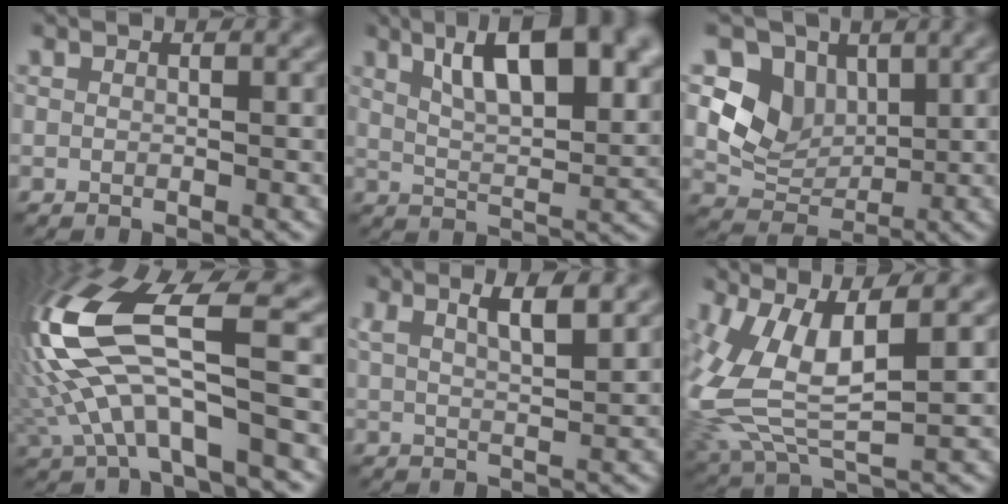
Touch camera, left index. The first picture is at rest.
{"total": 11.6, "force": [5.6, 4.3, 9.2], "torque": [-0.125, 0.014, 0.086]}
{"total": 4.5, "force": [1.4, 3.8, 2.0], "torque": [-0.038, -0.011, 0.022]}
{"total": 12.5, "force": [0.6, 4.1, 11.8], "torque": [-0.260, 0.013, 0.012]}
{"total": 3.6, "force": [2.0, 1.0, 2.8], "torque": [-0.041, -0.001, 0.035]}
{"total": 9.6, "force": [1.5, 3.8, 8.7], "torque": [-0.211, -0.008, 0.032]}